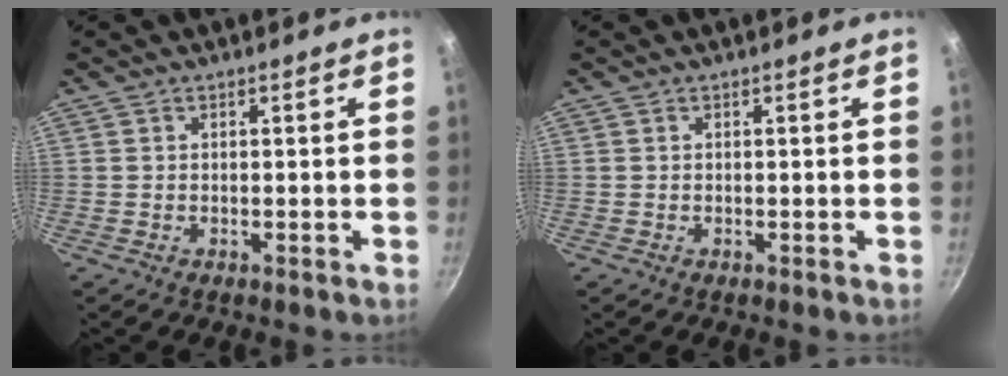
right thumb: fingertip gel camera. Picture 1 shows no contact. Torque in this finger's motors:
{"motor_torque": [0.04, 0.05, 0.02, -0.02, 0.02]}